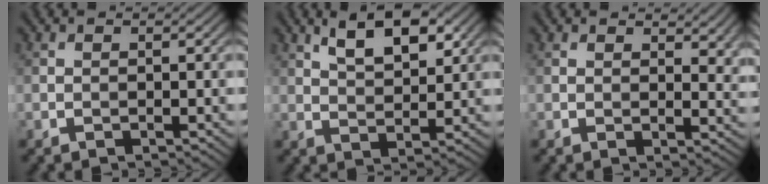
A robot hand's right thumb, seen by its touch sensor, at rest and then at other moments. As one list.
[{"total": 6.8, "force": [3.8, 2.8, 4.9], "torque": [-0.088, 0.005, 0.070]}, {"total": 5.0, "force": [3.1, 2.3, 3.2], "torque": [-0.044, -0.003, 0.055]}]